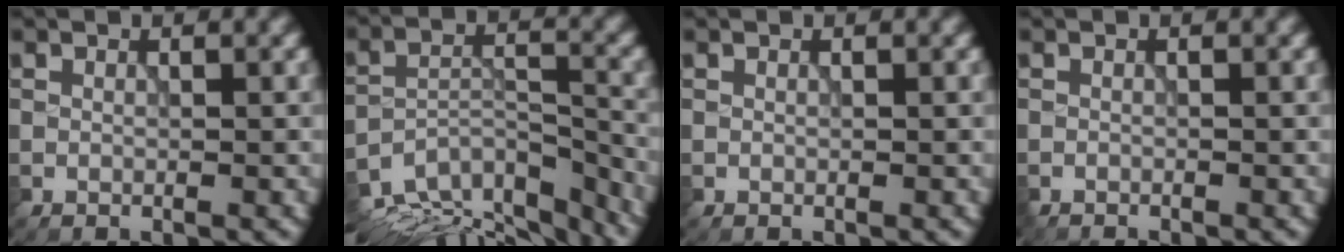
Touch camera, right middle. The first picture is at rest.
{"total": 15.2, "force": [-13.7, 4.7, 4.7], "torque": [-0.066, 0.002, -0.176]}
{"total": 0.0}
{"total": 1.1, "force": [-1.1, 0.1, 0.1], "torque": [0.007, -0.005, -0.020]}